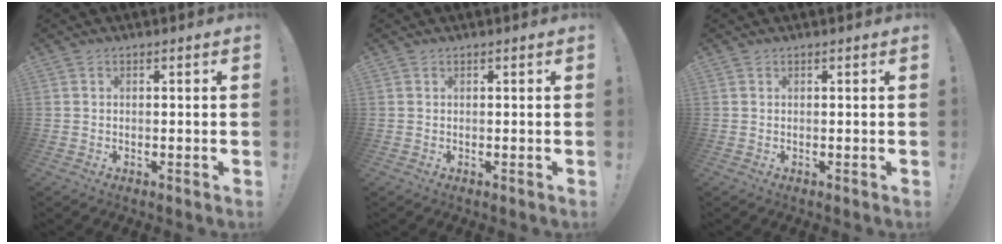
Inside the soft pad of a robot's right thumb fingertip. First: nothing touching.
{"total": 0.0}
{"total": 0.0}